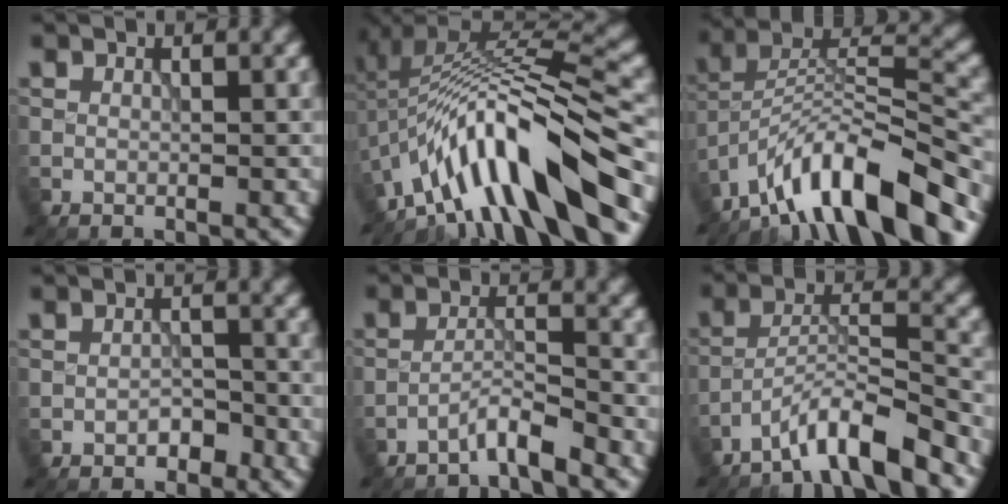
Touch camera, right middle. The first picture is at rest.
{"total": 12.5, "force": [-6.3, 2.7, 10.5], "torque": [-0.167, 0.023, -0.100]}
{"total": 12.5, "force": [-9.6, 3.2, 7.5], "torque": [-0.117, 0.023, -0.172]}
{"total": 1.6, "force": [-1.1, 0.9, 0.9], "torque": [-0.013, 0.004, -0.018]}
{"total": 2.7, "force": [-2.4, 0.0, 1.2], "torque": [-0.015, 0.010, -0.053]}
{"total": 5.9, "force": [-4.8, 0.6, 3.4], "torque": [-0.056, 0.010, -0.091]}